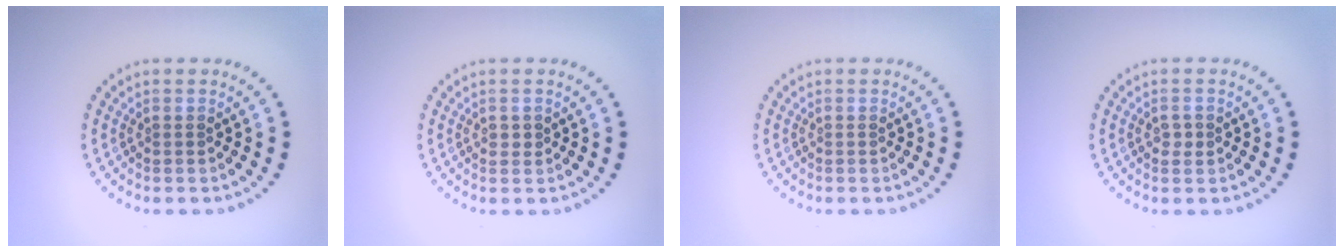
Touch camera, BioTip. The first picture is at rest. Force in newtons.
{"total": 0.8, "press": 0.8, "slide": 0.1}
{"total": 0.0}
{"total": 1.0, "press": 1.0, "slide": 0.2}